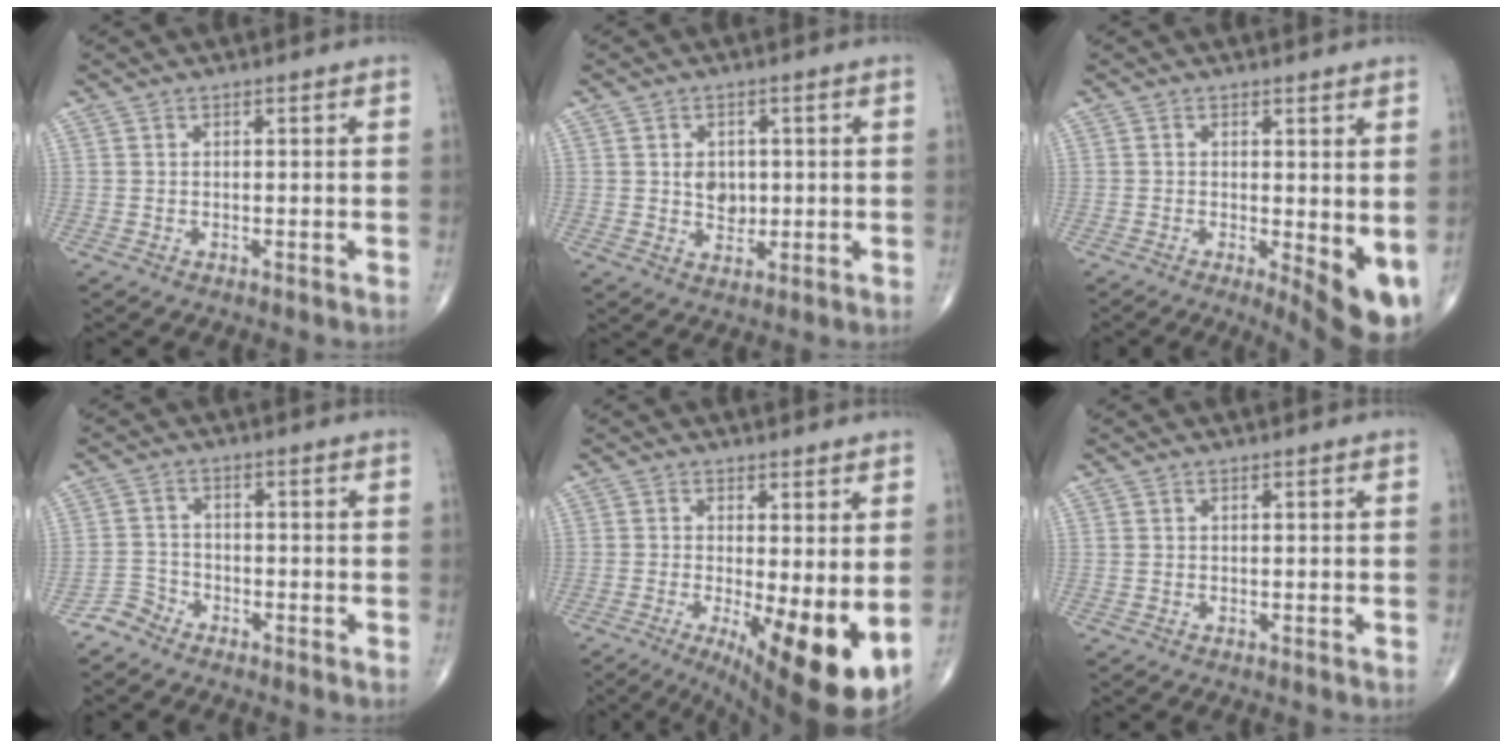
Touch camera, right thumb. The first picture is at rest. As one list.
[{"total": 4.4, "force": [0.4, 3.5, 2.8], "torque": [-0.025, -0.003, 0.012]}, {"total": 8.7, "force": [-0.7, 2.9, 8.1], "torque": [-0.104, -0.019, -0.005]}, {"total": 3.0, "force": [-2.7, 1.4, -0.3], "torque": [0.013, 0.004, -0.061]}, {"total": 13.6, "force": [-2.5, 4.0, 12.7], "torque": [-0.184, -0.026, -0.023]}, {"total": 0.0}]